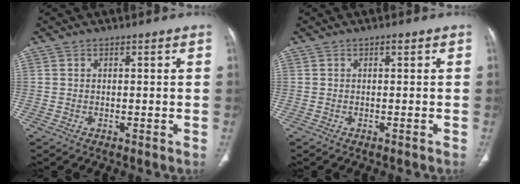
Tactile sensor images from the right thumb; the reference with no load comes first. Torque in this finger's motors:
{"motor_torque": [0.52, 0.30, 0.19, -0.56, 0.10]}